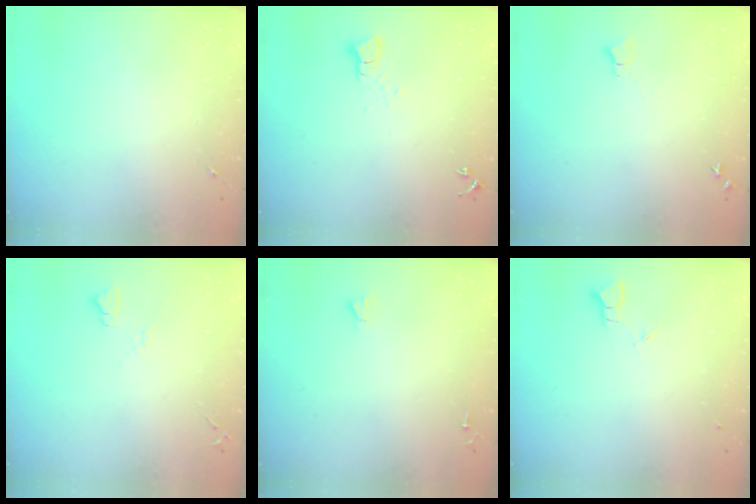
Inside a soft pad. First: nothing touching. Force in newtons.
{"total": 3.1, "press": 3.1, "slide": 0.2}
{"total": 4.1, "press": 4.0, "slide": 0.5}
{"total": 5.0, "press": 5.0, "slide": 0.6}
{"total": 1.8, "press": 1.8, "slide": 0.1}
{"total": 1.9, "press": 1.9, "slide": 0.1}